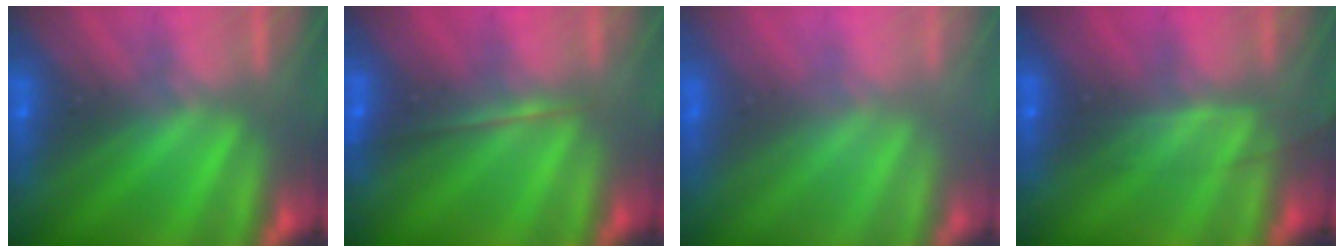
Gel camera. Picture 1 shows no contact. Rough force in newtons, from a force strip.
{"total": 1.8}
{"total": 2.8}
{"total": 2.5}